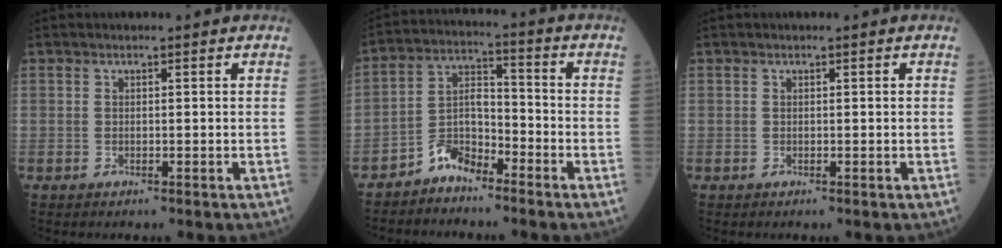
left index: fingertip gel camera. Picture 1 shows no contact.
{"total": 5.9, "force": [-4.7, 2.5, 2.5], "torque": [-0.043, 0.012, -0.097]}
{"total": 0.0}